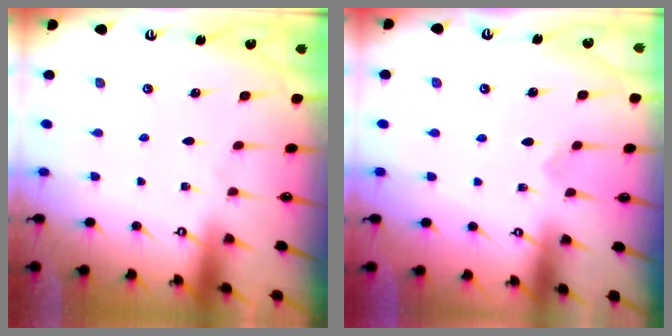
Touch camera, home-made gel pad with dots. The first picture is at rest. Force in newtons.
{"total": 2.7, "press": 2.6, "slide": 0.7}